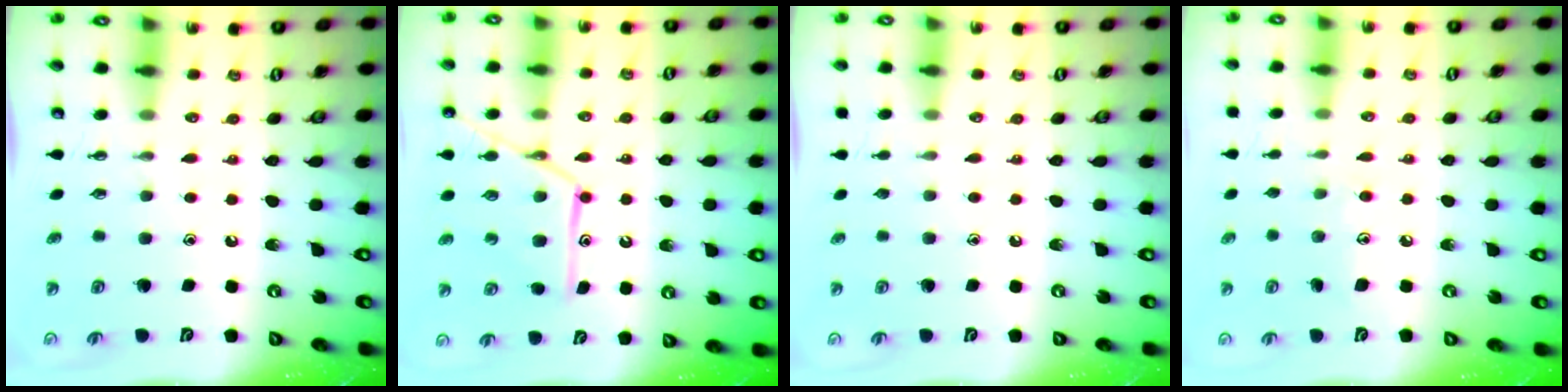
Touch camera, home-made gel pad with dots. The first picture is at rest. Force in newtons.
{"total": 15.8, "press": 15.7, "slide": 1.2}
{"total": 0.0}
{"total": 6.1, "press": 6.1, "slide": 0.3}